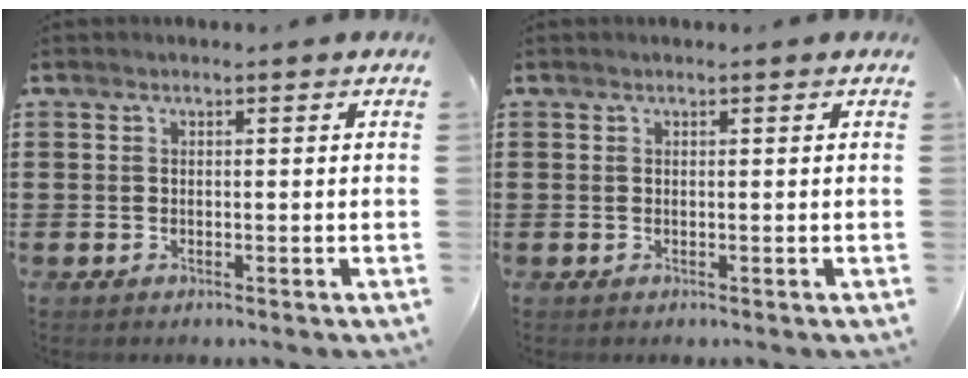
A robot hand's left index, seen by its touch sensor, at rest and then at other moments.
{"total": 0.0}